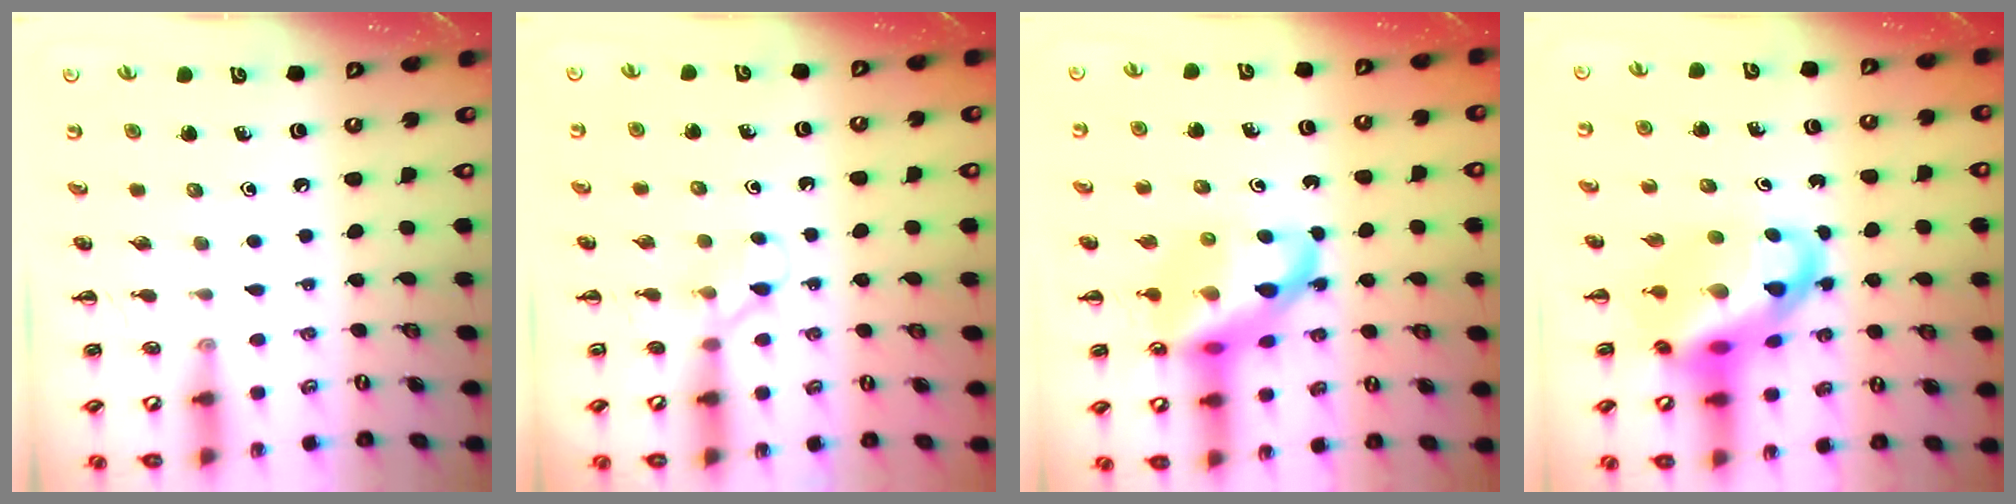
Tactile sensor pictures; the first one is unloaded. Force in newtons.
{"total": 3.3, "press": 3.2, "slide": 1.0}
{"total": 16.0, "press": 15.4, "slide": 4.1}
{"total": 14.8, "press": 14.3, "slide": 3.6}